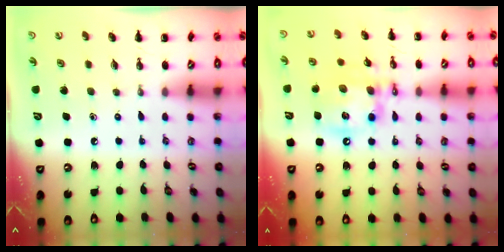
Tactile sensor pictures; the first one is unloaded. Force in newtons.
{"total": 15.0, "press": 14.7, "slide": 2.6}